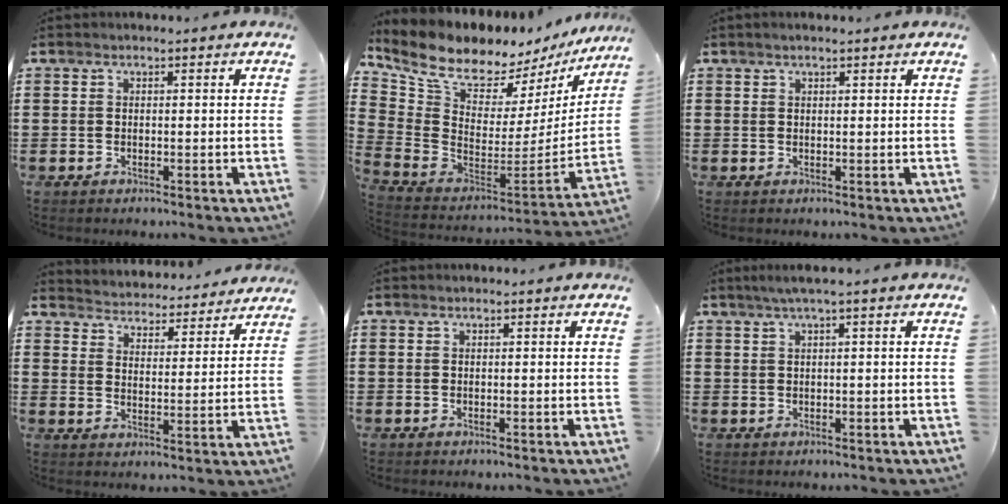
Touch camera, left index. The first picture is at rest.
{"total": 8.8, "force": [7.5, 3.3, 3.2], "torque": [-0.108, -0.062, 0.134]}
{"total": 1.0, "force": [0.7, 0.1, 0.6], "torque": [-0.013, 0.002, 0.013]}
{"total": 4.0, "force": [3.9, -0.1, -0.8], "torque": [-0.011, -0.037, 0.063]}
{"total": 0.0}
{"total": 1.7, "force": [0.4, -0.1, 1.6], "torque": [-0.028, -0.001, 0.007]}